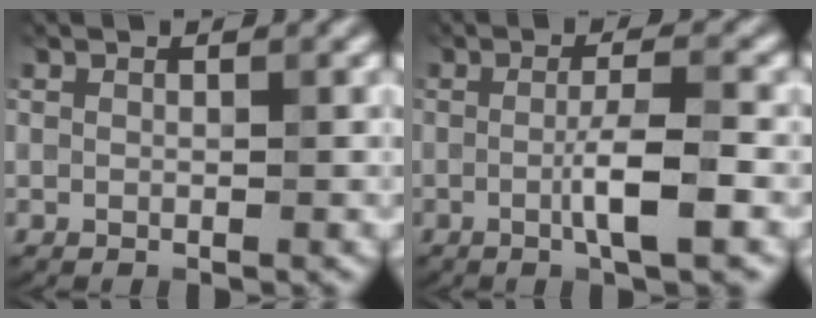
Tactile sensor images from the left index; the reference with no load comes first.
{"total": 3.9, "force": [-0.9, 0.2, 3.8], "torque": [-0.069, 0.007, -0.019]}